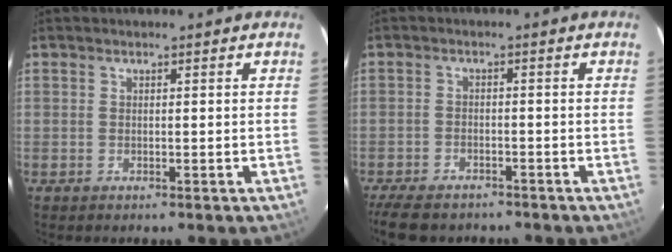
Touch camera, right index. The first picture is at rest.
{"total": 9.6, "force": [-7.8, 4.0, 3.9], "torque": [-0.101, -0.015, -0.129]}